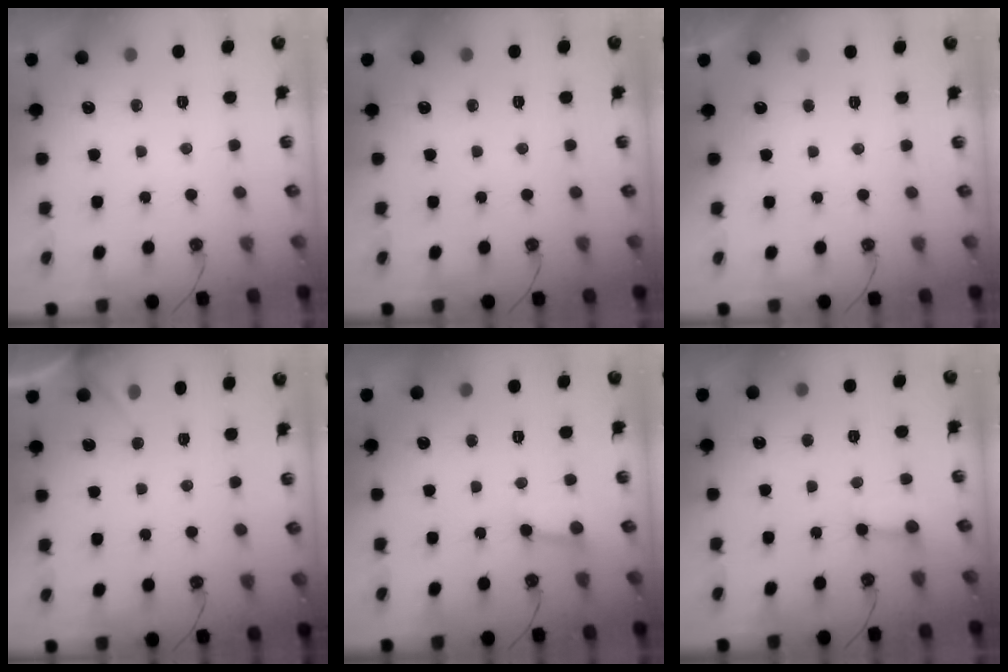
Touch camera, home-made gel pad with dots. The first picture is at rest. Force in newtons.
{"total": 0.0}
{"total": 0.0}
{"total": 4.7, "press": 4.7, "slide": 0.2}
{"total": 4.7, "press": 4.6, "slide": 0.9}
{"total": 3.0, "press": 3.0, "slide": 0.4}